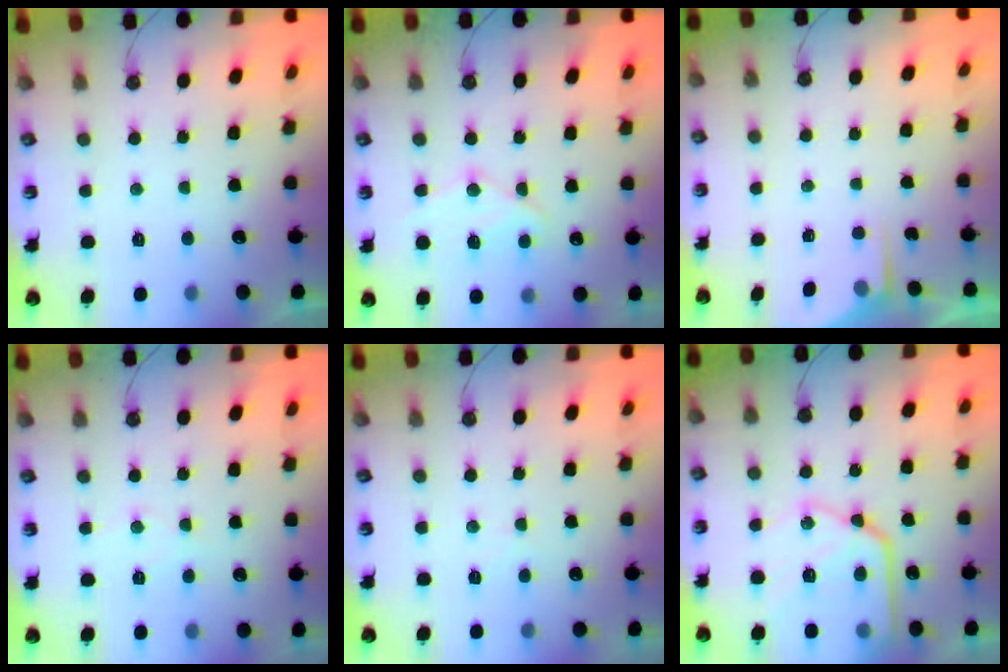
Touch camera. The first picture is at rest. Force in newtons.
{"total": 11.5, "press": 11.5, "slide": 0.7}
{"total": 2.6, "press": 2.5, "slide": 0.4}
{"total": 5.2, "press": 5.2, "slide": 0.3}
{"total": 4.8, "press": 4.7, "slide": 0.8}
{"total": 20.4, "press": 20.4, "slide": 1.7}